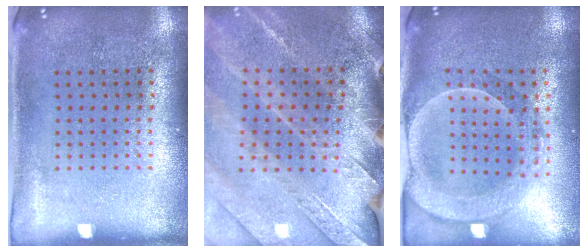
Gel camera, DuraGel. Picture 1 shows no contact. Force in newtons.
{"total": 2.9, "press": 2.9, "slide": 0.4}
{"total": 2.3, "press": 2.1, "slide": 0.9}